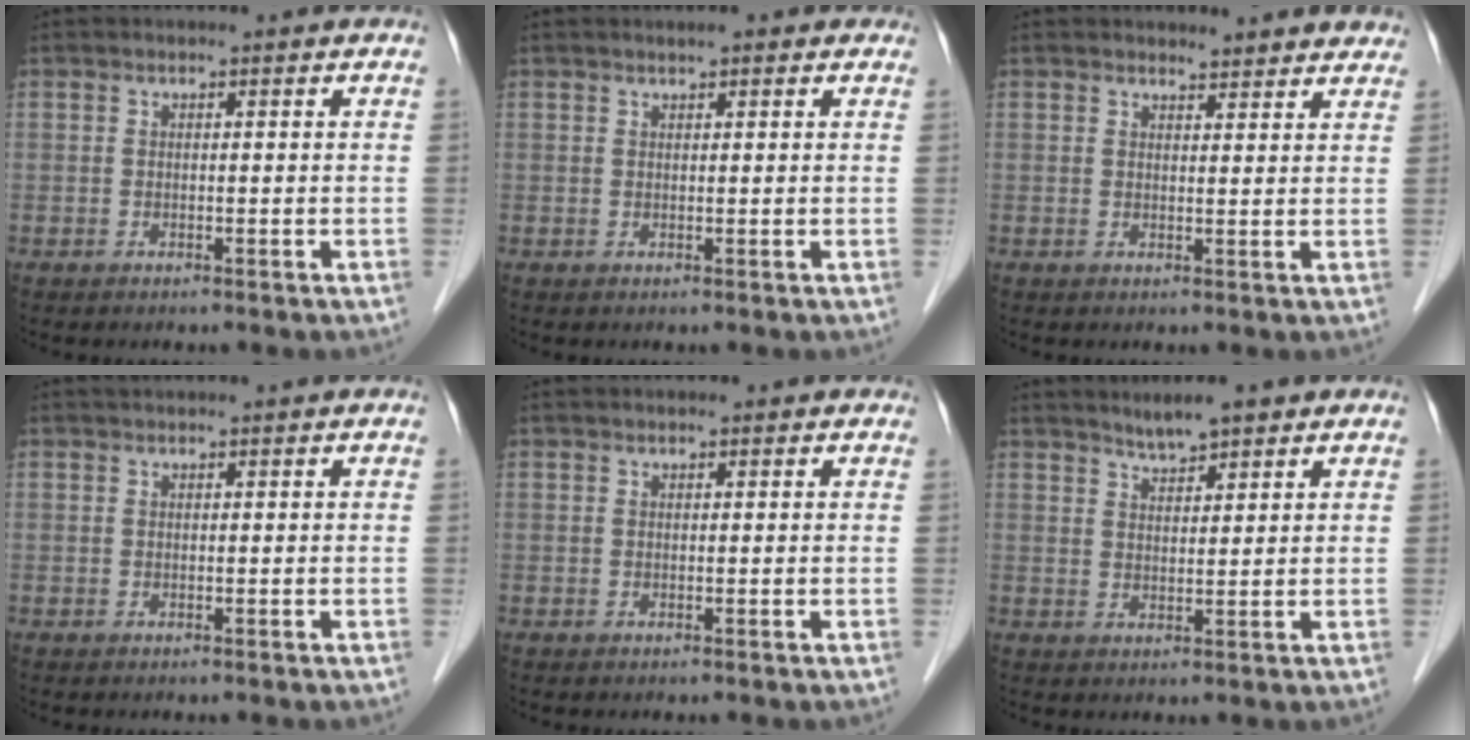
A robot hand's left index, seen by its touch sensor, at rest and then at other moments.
{"total": 1.8, "force": [1.4, 0.6, 0.9], "torque": [-0.014, 0.011, 0.018]}
{"total": 5.3, "force": [5.1, 1.3, 0.4], "torque": [0.001, 0.000, 0.044]}
{"total": 1.1, "force": [1.0, 0.0, 0.3], "torque": [-0.008, 0.017, 0.023]}
{"total": 1.1, "force": [0.9, 0.6, 0.3], "torque": [-0.008, 0.011, 0.012]}
{"total": 4.1, "force": [3.5, 0.7, 2.1], "torque": [-0.040, 0.009, 0.060]}